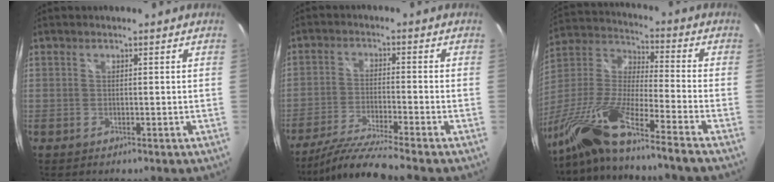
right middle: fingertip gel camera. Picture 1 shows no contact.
{"total": 9.1, "force": [-7.9, -1.7, 4.2], "torque": [-0.096, -0.017, -0.148]}
{"total": 17.5, "force": [-13.1, -0.2, 11.5], "torque": [-0.222, -0.039, -0.256]}